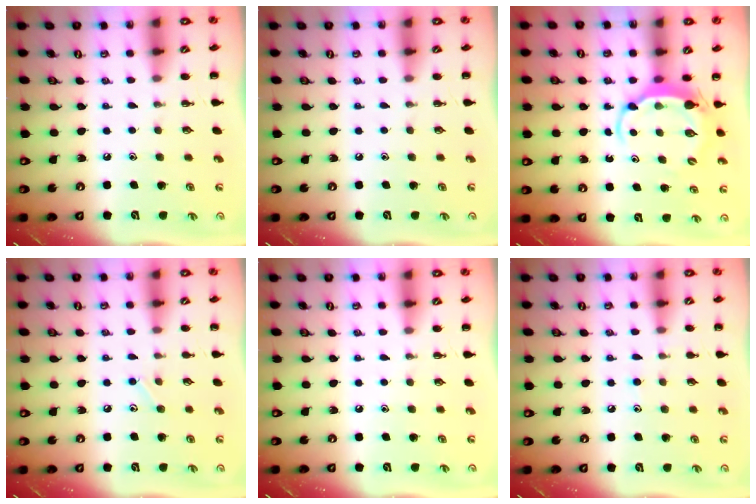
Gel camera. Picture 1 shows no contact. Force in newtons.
{"total": 0.0}
{"total": 5.3, "press": 5.2, "slide": 0.9}
{"total": 5.8, "press": 5.6, "slide": 1.6}
{"total": 0.0}
{"total": 6.2, "press": 5.8, "slide": 2.3}